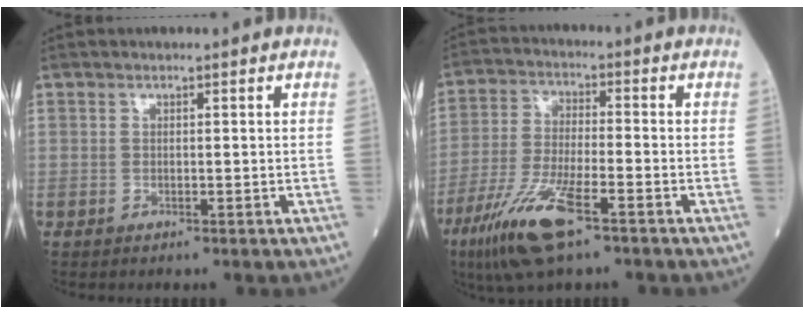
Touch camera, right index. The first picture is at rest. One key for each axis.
{"total": 11.6, "fx": -6.8, "fy": 1.8, "fz": 9.3, "tx": -0.196, "ty": -0.027, "tz": -0.125}